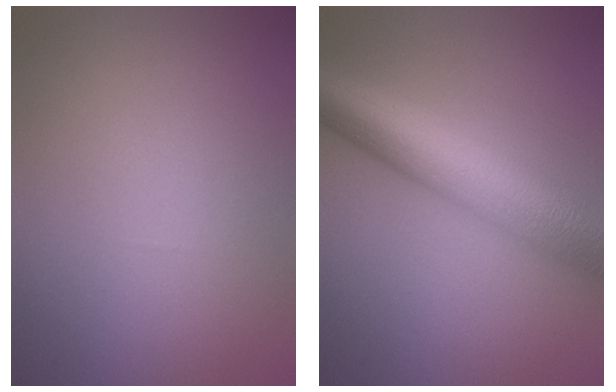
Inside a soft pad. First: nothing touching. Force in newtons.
{"total": 10.2, "press": 10.2, "slide": 0.3}